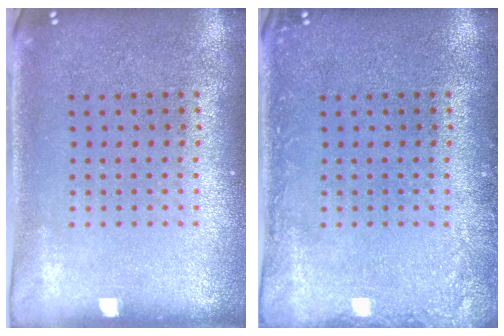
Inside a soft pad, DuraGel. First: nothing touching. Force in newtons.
{"total": 1.4, "press": 1.4, "slide": 0.2}